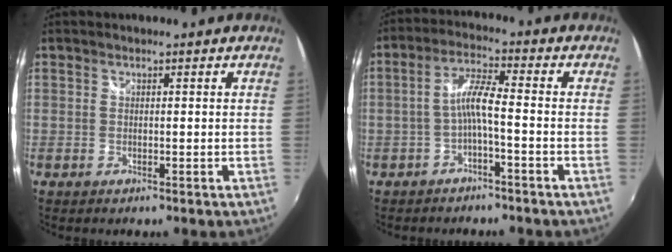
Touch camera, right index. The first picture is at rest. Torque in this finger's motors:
{"motor_torque": [0.83, -0.41, 0.47, 0.14]}